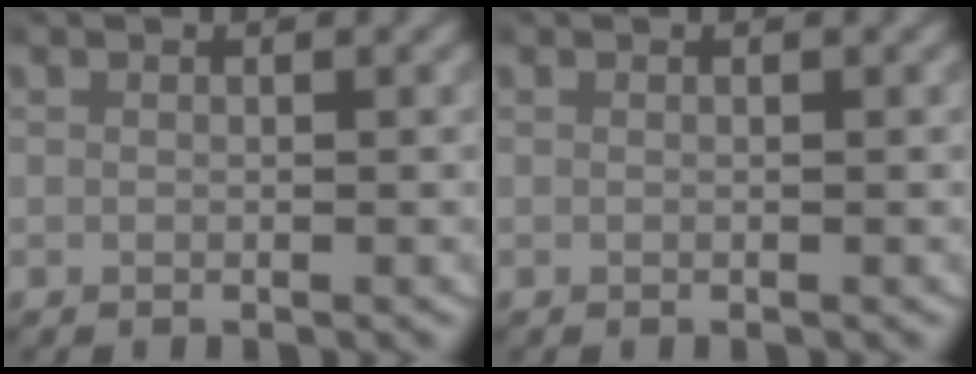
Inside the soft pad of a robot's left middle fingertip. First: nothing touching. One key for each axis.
{"total": 0.0}